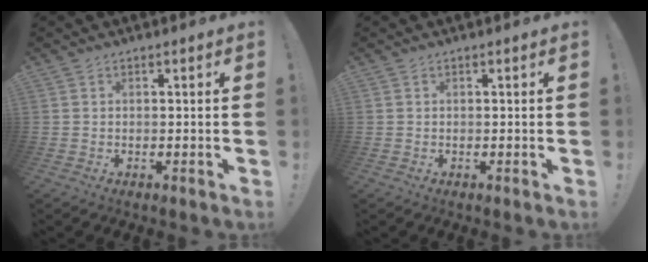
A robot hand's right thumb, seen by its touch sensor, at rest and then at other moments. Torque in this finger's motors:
{"motor_torque": [-0.02, 0.02, 0.11, -0.11, 0.00]}